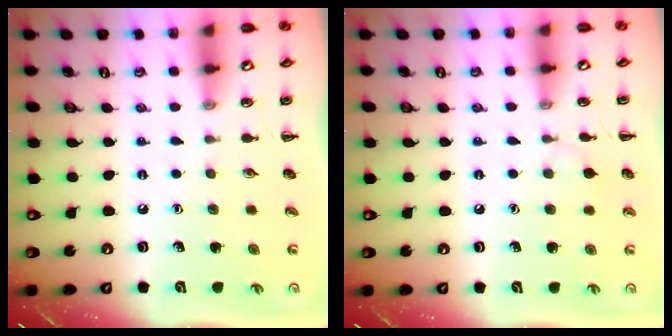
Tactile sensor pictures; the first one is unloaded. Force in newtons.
{"total": 4.0, "press": 3.7, "slide": 1.6}